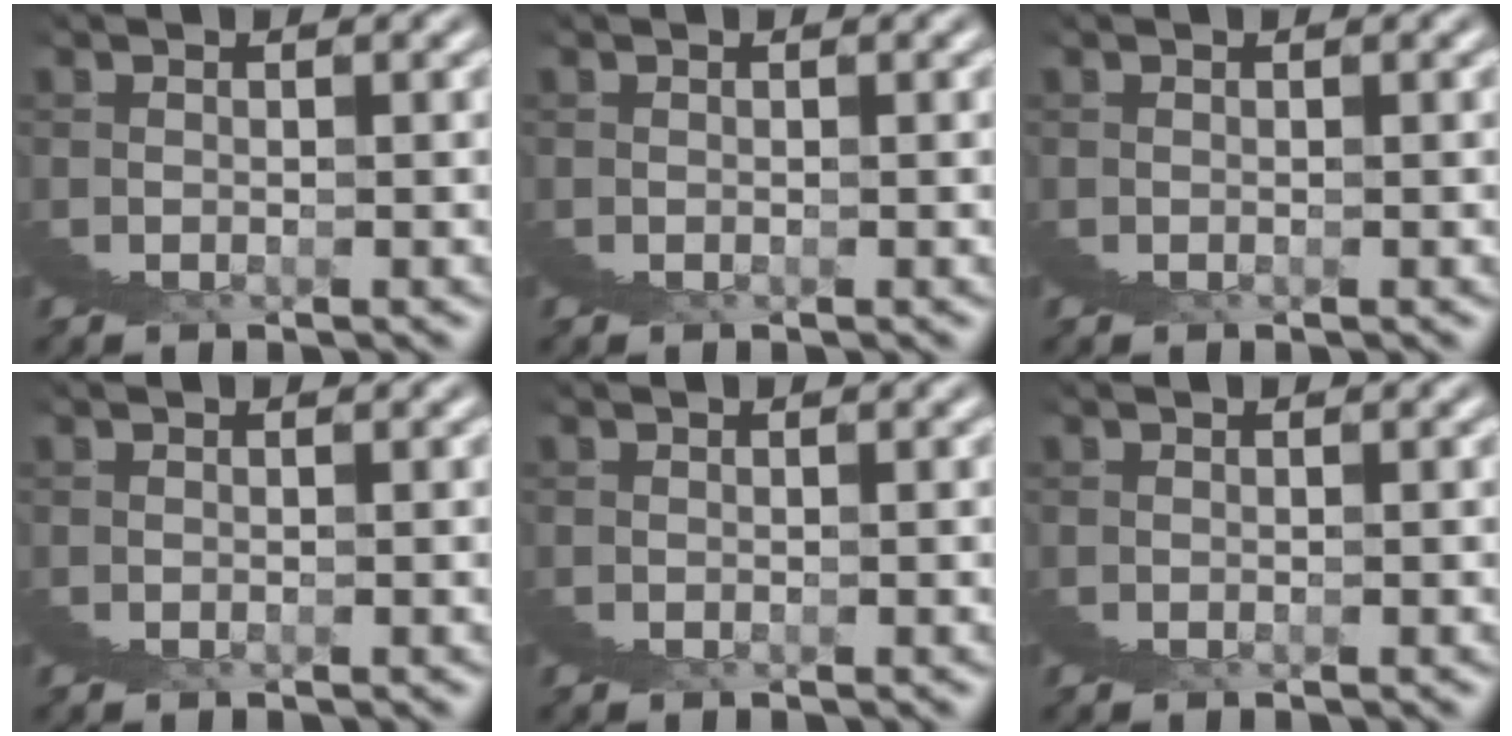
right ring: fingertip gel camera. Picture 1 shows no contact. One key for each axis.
{"total": 0.0}
{"total": 0.0}
{"total": 0.0}
{"total": 0.0}
{"total": 0.0}